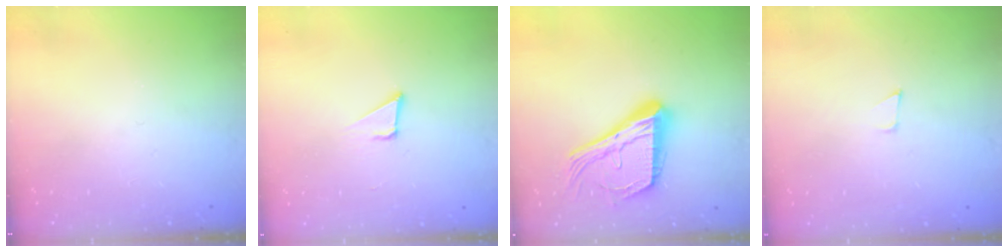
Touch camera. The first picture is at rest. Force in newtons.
{"total": 2.1, "press": 2.1, "slide": 0.1}
{"total": 21.0, "press": 20.9, "slide": 2.7}
{"total": 2.7, "press": 2.7, "slide": 0.2}